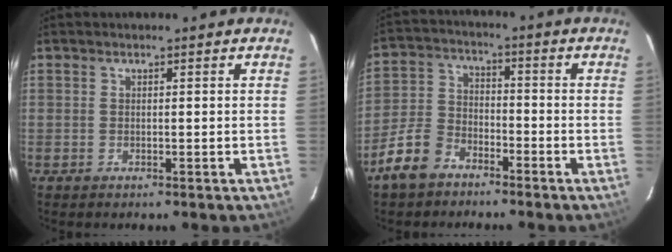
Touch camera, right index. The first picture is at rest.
{"total": 8.8, "force": [-6.2, 5.1, 3.6], "torque": [-0.092, 0.016, -0.119]}